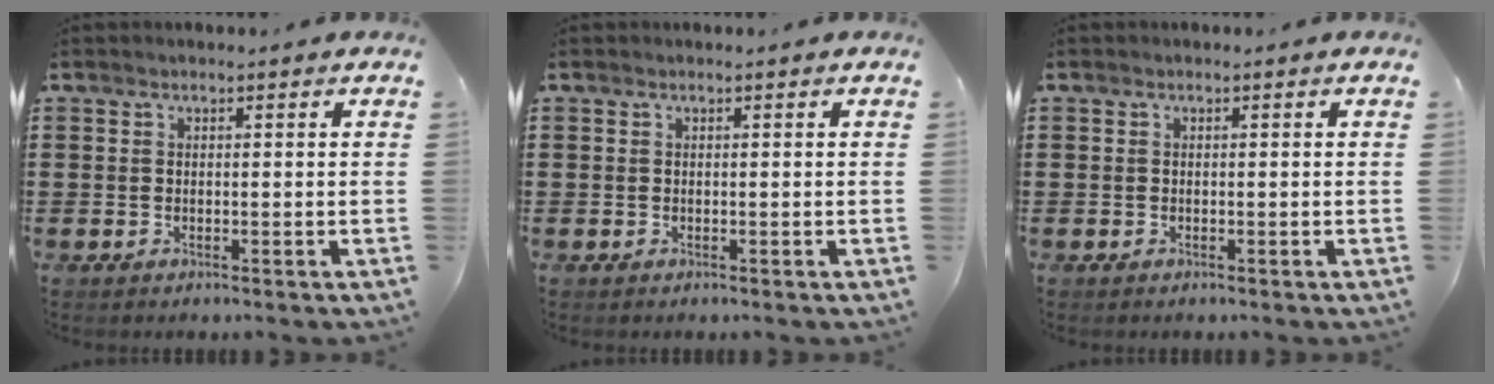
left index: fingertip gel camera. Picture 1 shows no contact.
{"total": 0.0}
{"total": 0.0}